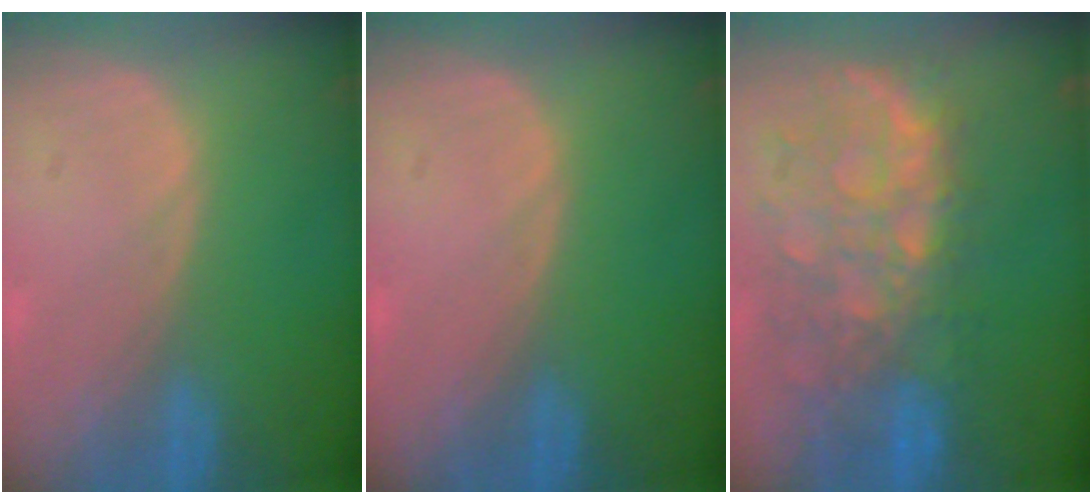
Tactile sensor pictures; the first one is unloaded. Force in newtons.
{"total": 0.0}
{"total": 11.2, "press": 9.8, "slide": 5.4}